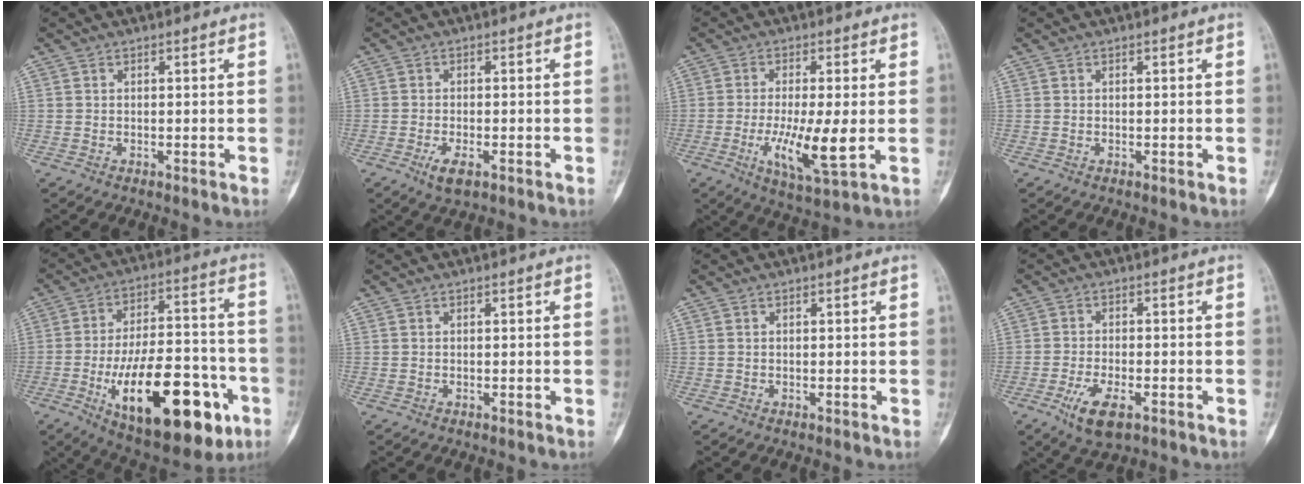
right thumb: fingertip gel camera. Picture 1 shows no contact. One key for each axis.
{"total": 3.7, "fx": -1.8, "fy": 1.5, "fz": 2.9, "tx": -0.054, "ty": -0.002, "tz": -0.028}
{"total": 10.5, "fx": -1.6, "fy": 2.3, "fz": 10.1, "tx": -0.182, "ty": -0.023, "tz": -0.024}
{"total": 0.0}
{"total": 27.9, "fx": -10.8, "fy": 12.0, "fz": 22.8, "tx": -0.338, "ty": 0.044, "tz": -0.150}
{"total": 0.0}
{"total": 0.0}
{"total": 6.9, "fx": -3.3, "fy": 2.9, "fz": 5.3, "tx": -0.103, "ty": 0.004, "tz": -0.053}